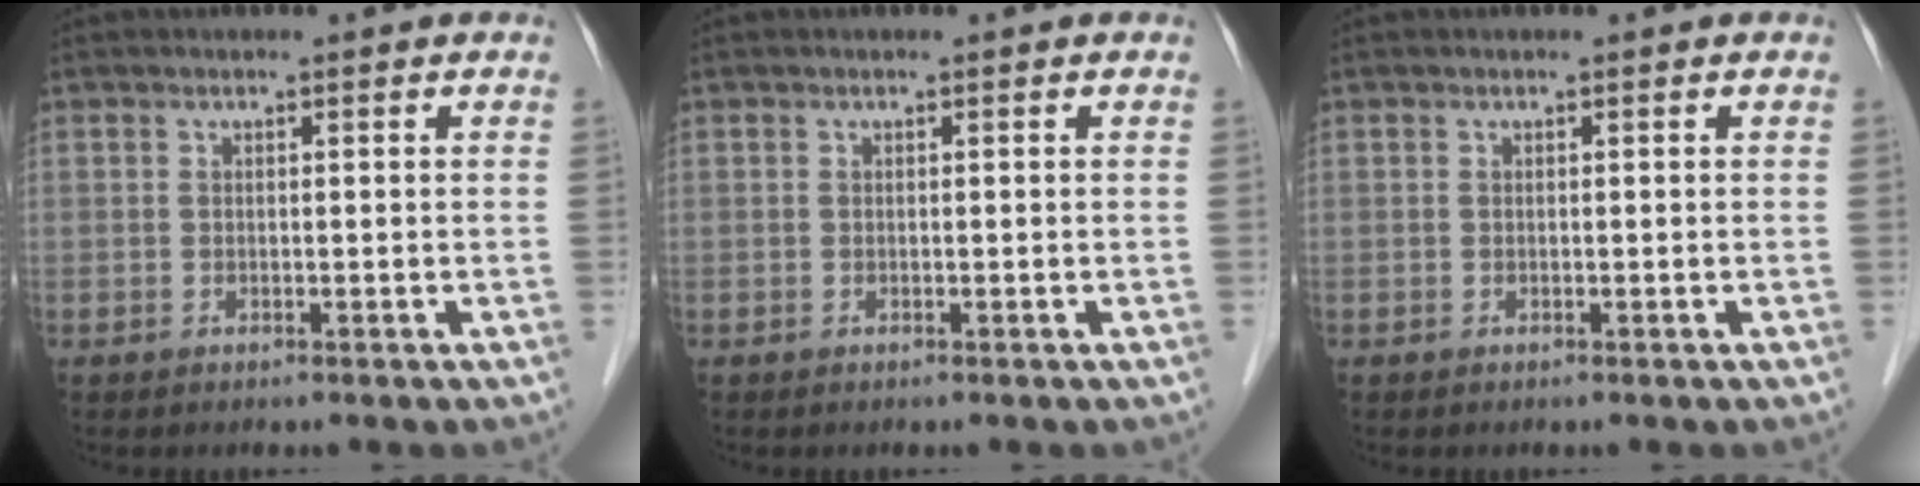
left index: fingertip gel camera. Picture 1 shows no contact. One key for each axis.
{"total": 0.0}
{"total": 0.0}